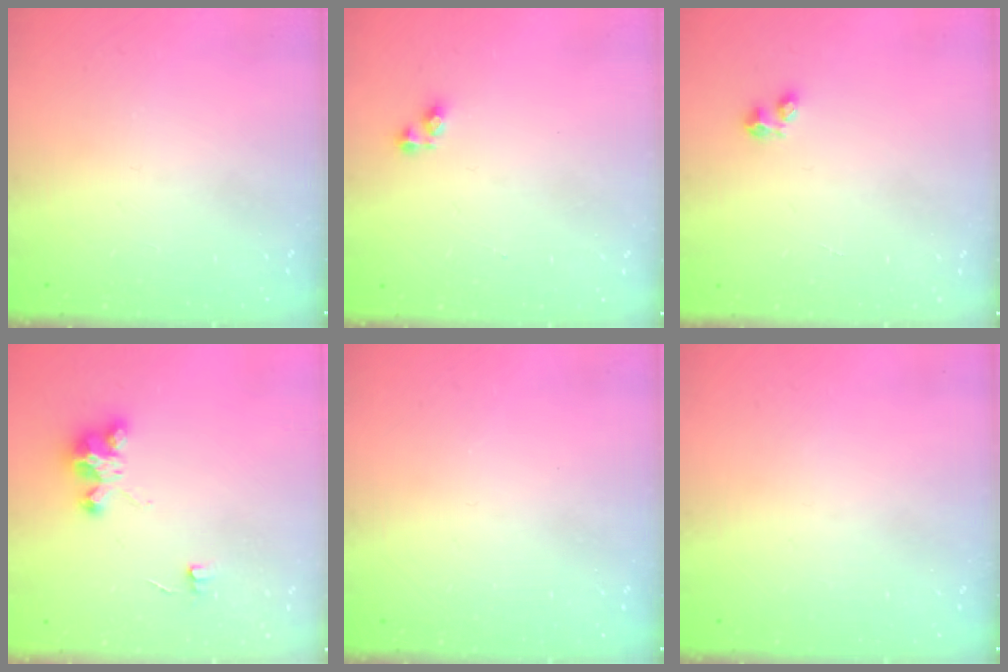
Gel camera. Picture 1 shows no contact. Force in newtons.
{"total": 3.8, "press": 3.8, "slide": 0.7}
{"total": 2.9, "press": 2.8, "slide": 0.6}
{"total": 4.9, "press": 4.8, "slide": 0.2}
{"total": 0.0}
{"total": 0.0}